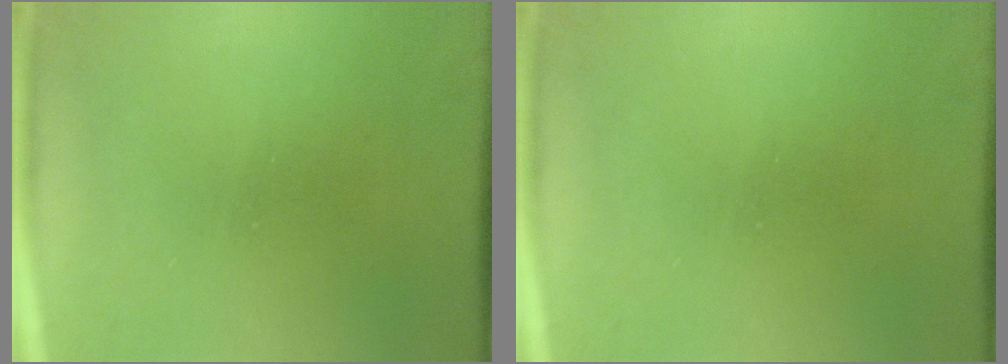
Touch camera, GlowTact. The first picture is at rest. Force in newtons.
{"total": 0.0}